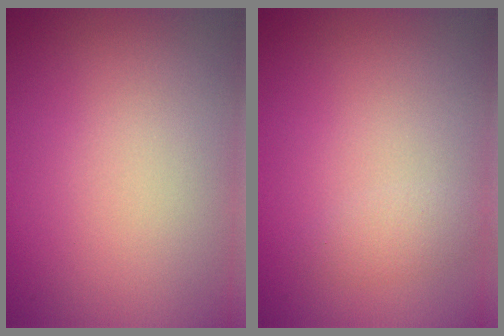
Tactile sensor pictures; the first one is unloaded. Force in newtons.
{"total": 1.2, "press": 1.2, "slide": 0.0}